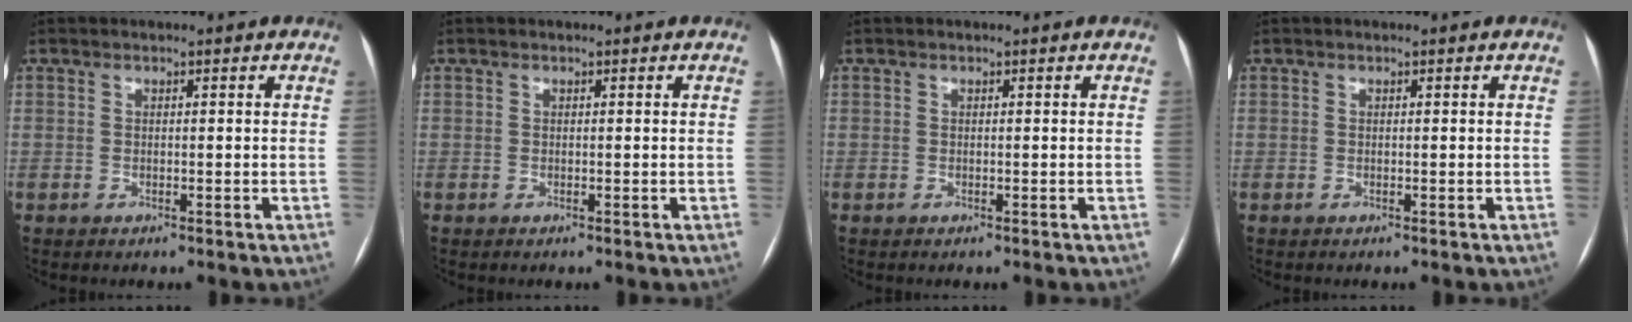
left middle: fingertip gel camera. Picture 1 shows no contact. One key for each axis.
{"total": 0.0}
{"total": 0.0}
{"total": 0.0}